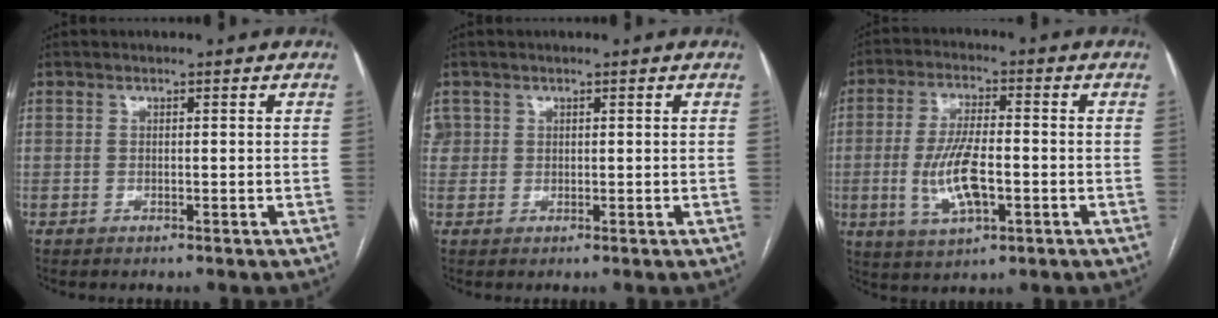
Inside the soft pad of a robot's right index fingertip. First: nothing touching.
{"total": 2.8, "force": [1.0, 2.6, 0.4], "torque": [-0.002, 0.013, 0.021]}
{"total": 9.7, "force": [-2.0, 3.2, 8.9], "torque": [-0.184, -0.002, -0.031]}